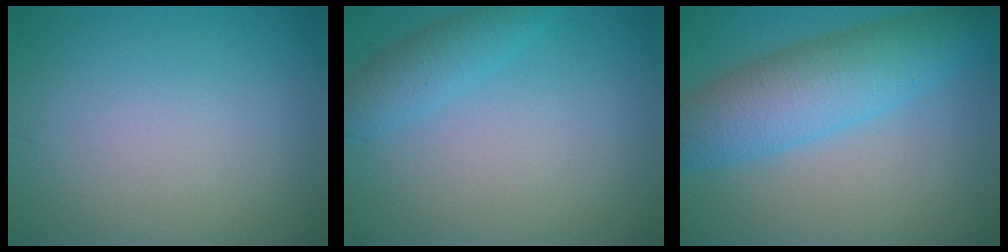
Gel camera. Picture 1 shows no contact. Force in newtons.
{"total": 2.6, "press": 2.6, "slide": 0.2}
{"total": 7.1, "press": 7.1, "slide": 0.3}